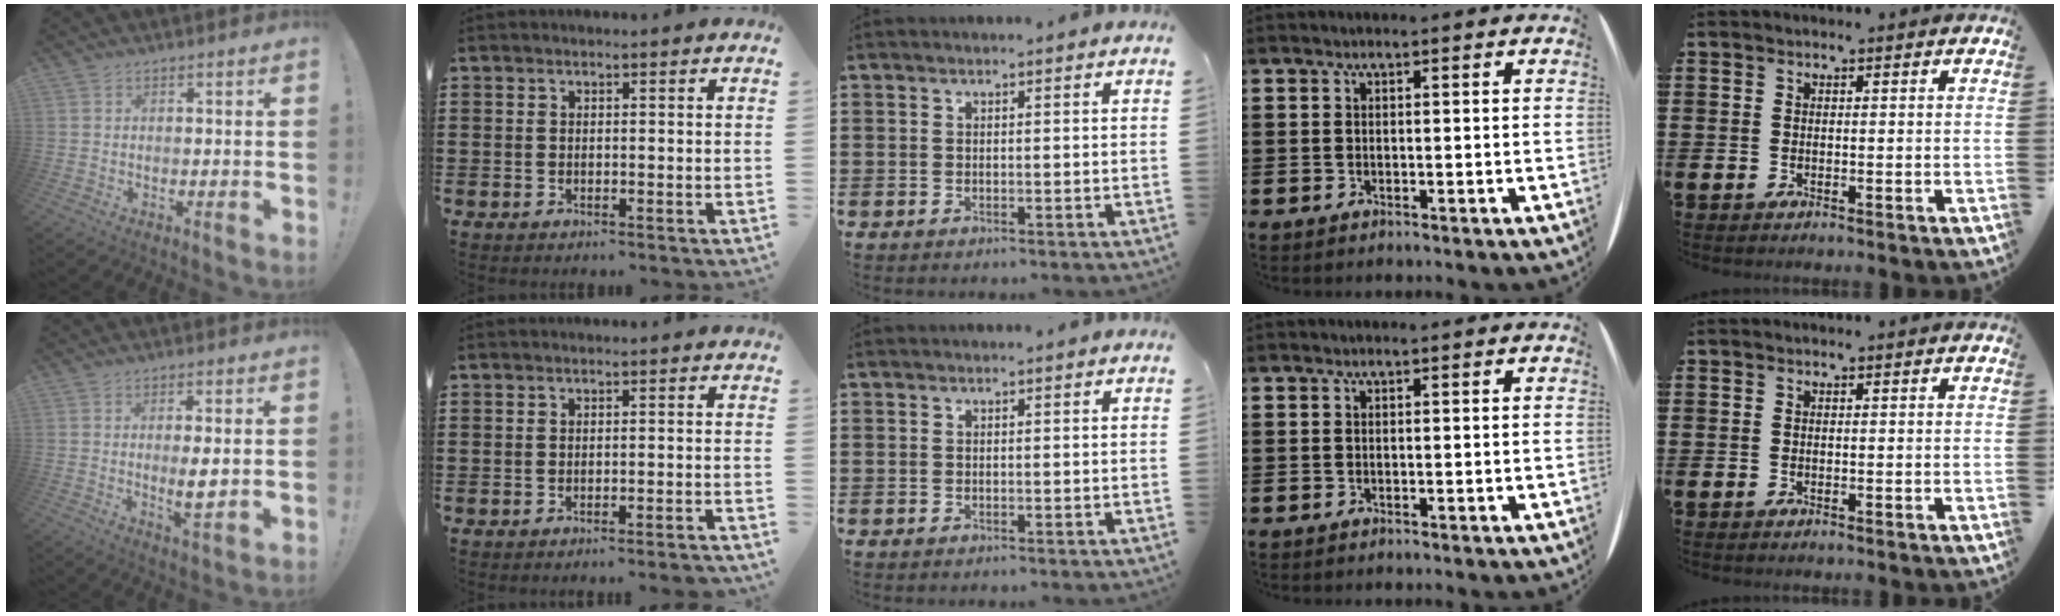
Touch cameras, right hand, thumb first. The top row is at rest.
{"thumb": {"total": 5.6, "force": [0.0, 1.4, 5.4], "torque": [-0.090, -0.010, -0.001]}, "index": {"total": 1.1, "force": [-1.0, -0.2, 0.4], "torque": [-0.007, 0.002, -0.020]}}